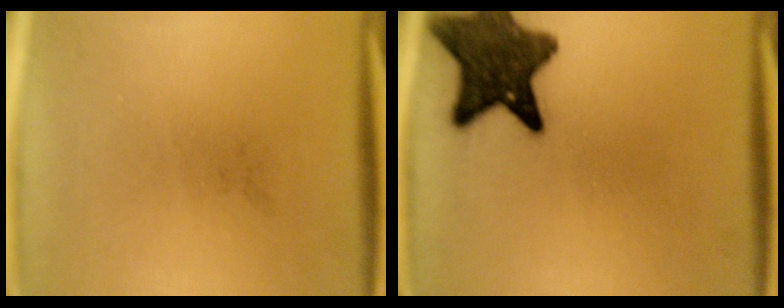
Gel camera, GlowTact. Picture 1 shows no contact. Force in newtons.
{"total": 12.4}